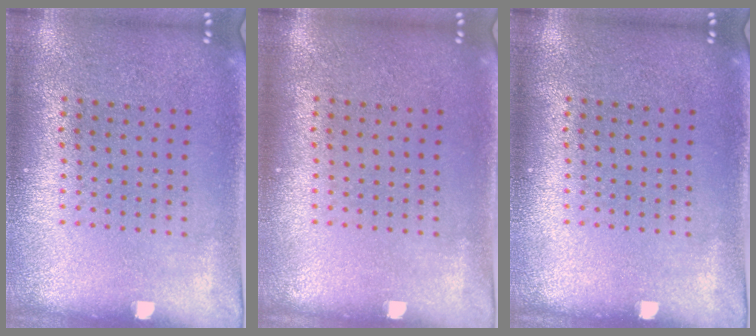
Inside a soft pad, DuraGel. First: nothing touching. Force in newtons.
{"total": 0.0}
{"total": 0.0}